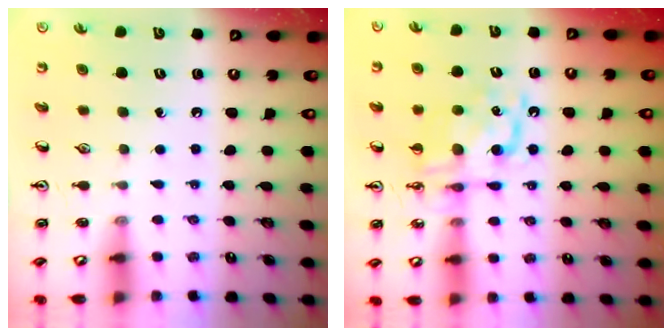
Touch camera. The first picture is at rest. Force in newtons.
{"total": 10.7, "press": 10.7, "slide": 0.4}